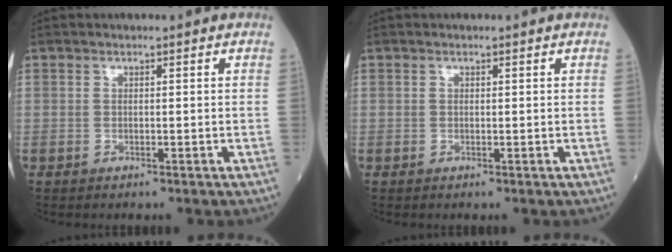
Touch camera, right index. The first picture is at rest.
{"total": 0.0}